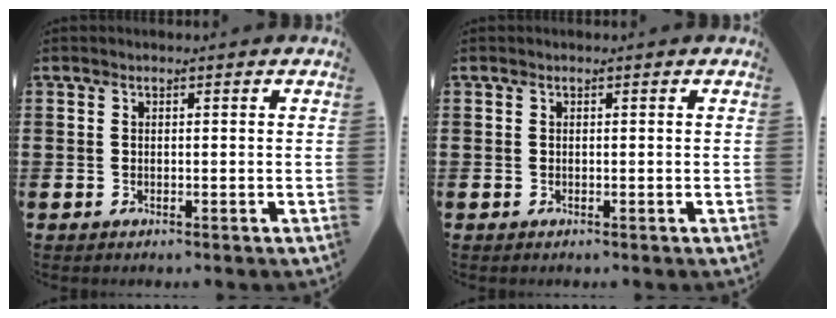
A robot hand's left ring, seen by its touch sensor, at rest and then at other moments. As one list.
[{"total": 0.0}]